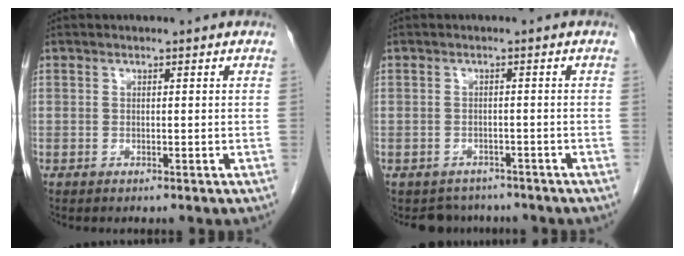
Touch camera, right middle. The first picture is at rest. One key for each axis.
{"total": 3.9, "fx": -3.3, "fy": 1.9, "fz": -0.3, "tx": 0.003, "ty": 0.006, "tz": -0.047}